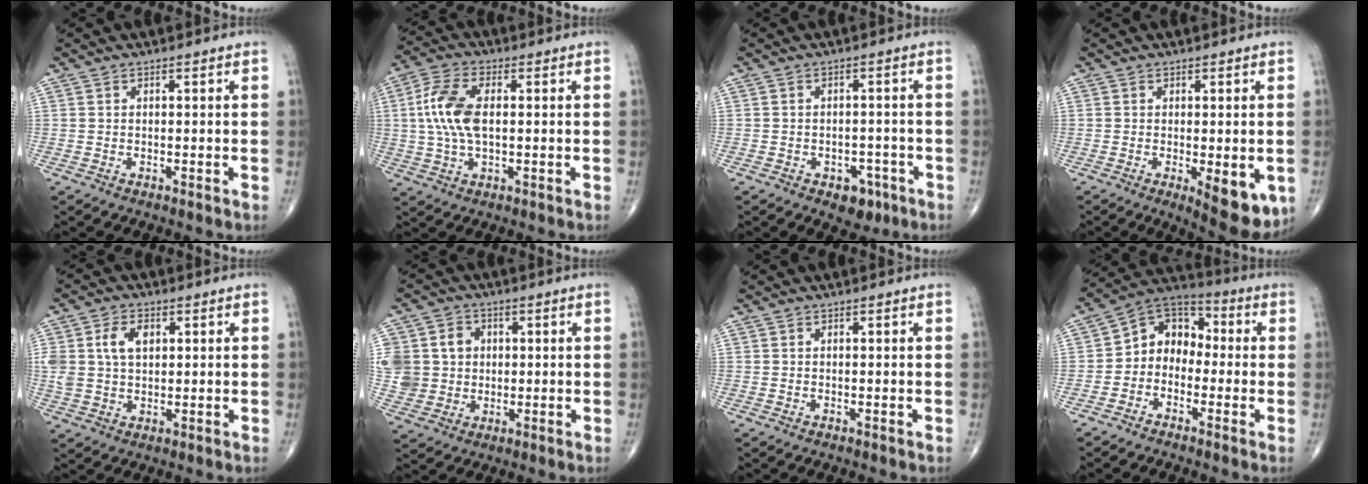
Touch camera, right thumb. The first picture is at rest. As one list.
[{"total": 10.0, "force": [0.9, 5.0, 8.6], "torque": [-0.190, 0.012, 0.016]}, {"total": 4.9, "force": [-2.6, 3.3, 2.6], "torque": [-0.009, 0.017, -0.030]}, {"total": 9.0, "force": [-2.5, 3.4, 7.9], "torque": [-0.094, -0.019, -0.029]}, {"total": 7.7, "force": [2.1, 5.1, 5.4], "torque": [-0.102, 0.003, 0.042]}, {"total": 12.9, "force": [1.6, 11.7, 5.1], "torque": [-0.095, 0.021, 0.043]}, {"total": 0.0}, {"total": 9.1, "force": [-1.6, 7.4, 5.1], "torque": [-0.045, 0.049, -0.050]}]